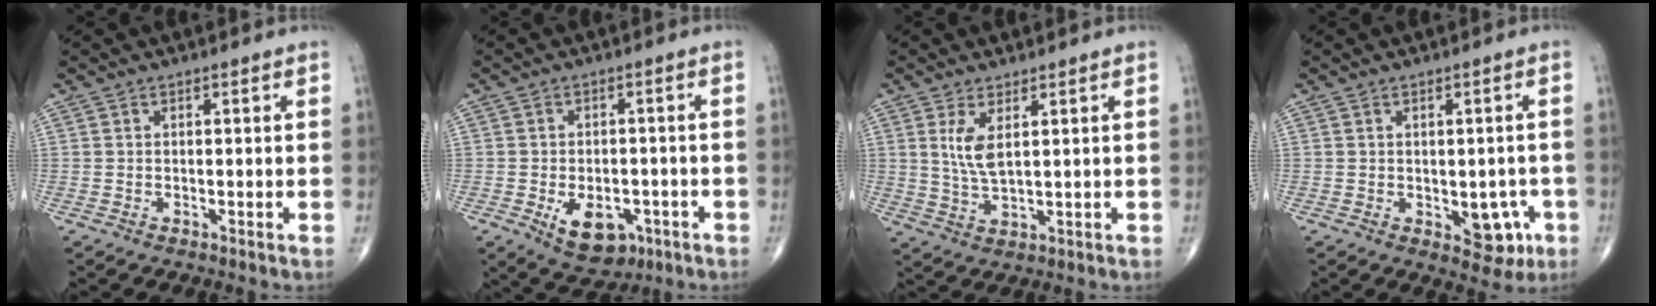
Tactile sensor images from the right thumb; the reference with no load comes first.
{"total": 8.9, "force": [-3.5, 5.6, 5.9], "torque": [-0.066, 0.010, -0.041]}
{"total": 5.0, "force": [1.7, 1.7, 4.3], "torque": [-0.091, -0.016, 0.043]}
{"total": 6.7, "force": [-1.9, 4.0, 5.1], "torque": [-0.025, 0.007, -0.014]}